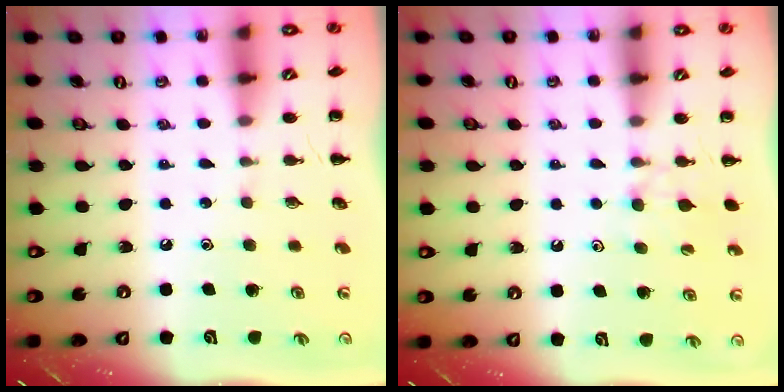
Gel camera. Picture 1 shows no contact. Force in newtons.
{"total": 5.7, "press": 5.5, "slide": 1.7}